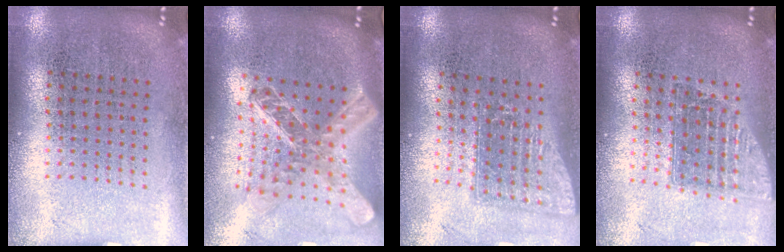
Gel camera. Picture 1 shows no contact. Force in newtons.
{"total": 2.5, "press": 2.0, "slide": 1.6}
{"total": 1.7, "press": 1.3, "slide": 1.0}
{"total": 1.5, "press": 1.2, "slide": 0.9}